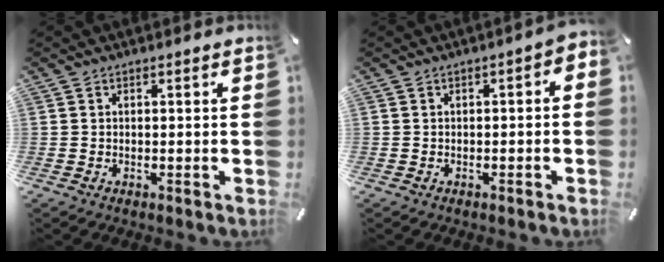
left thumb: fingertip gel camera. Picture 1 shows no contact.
{"total": 2.4, "force": [-1.3, 1.0, 1.6], "torque": [-0.028, 0.010, -0.026]}